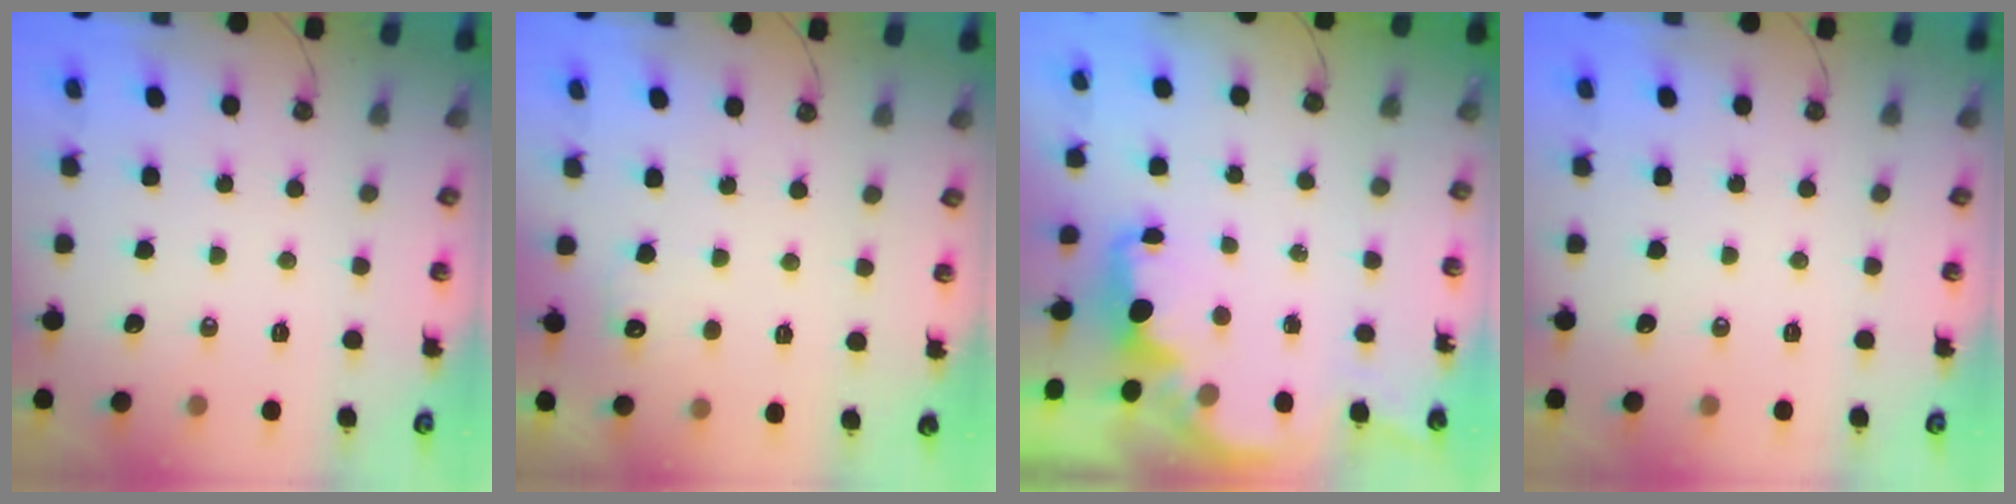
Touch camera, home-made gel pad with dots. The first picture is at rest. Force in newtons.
{"total": 5.4, "press": 5.2, "slide": 1.1}
{"total": 1.9, "press": 1.7, "slide": 0.7}
{"total": 0.0}